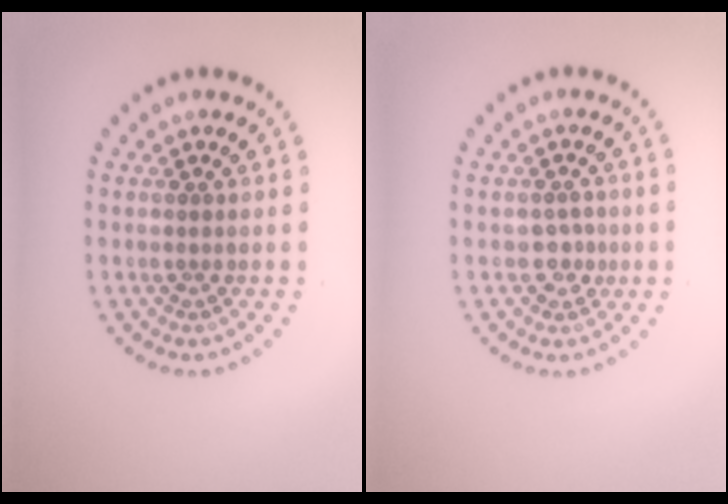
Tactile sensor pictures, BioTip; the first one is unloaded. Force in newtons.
{"total": 1.8, "press": 1.6, "slide": 0.8}